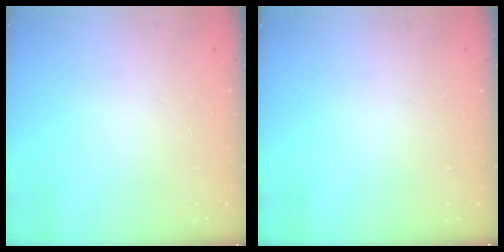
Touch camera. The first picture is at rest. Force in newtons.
{"total": 0.0}